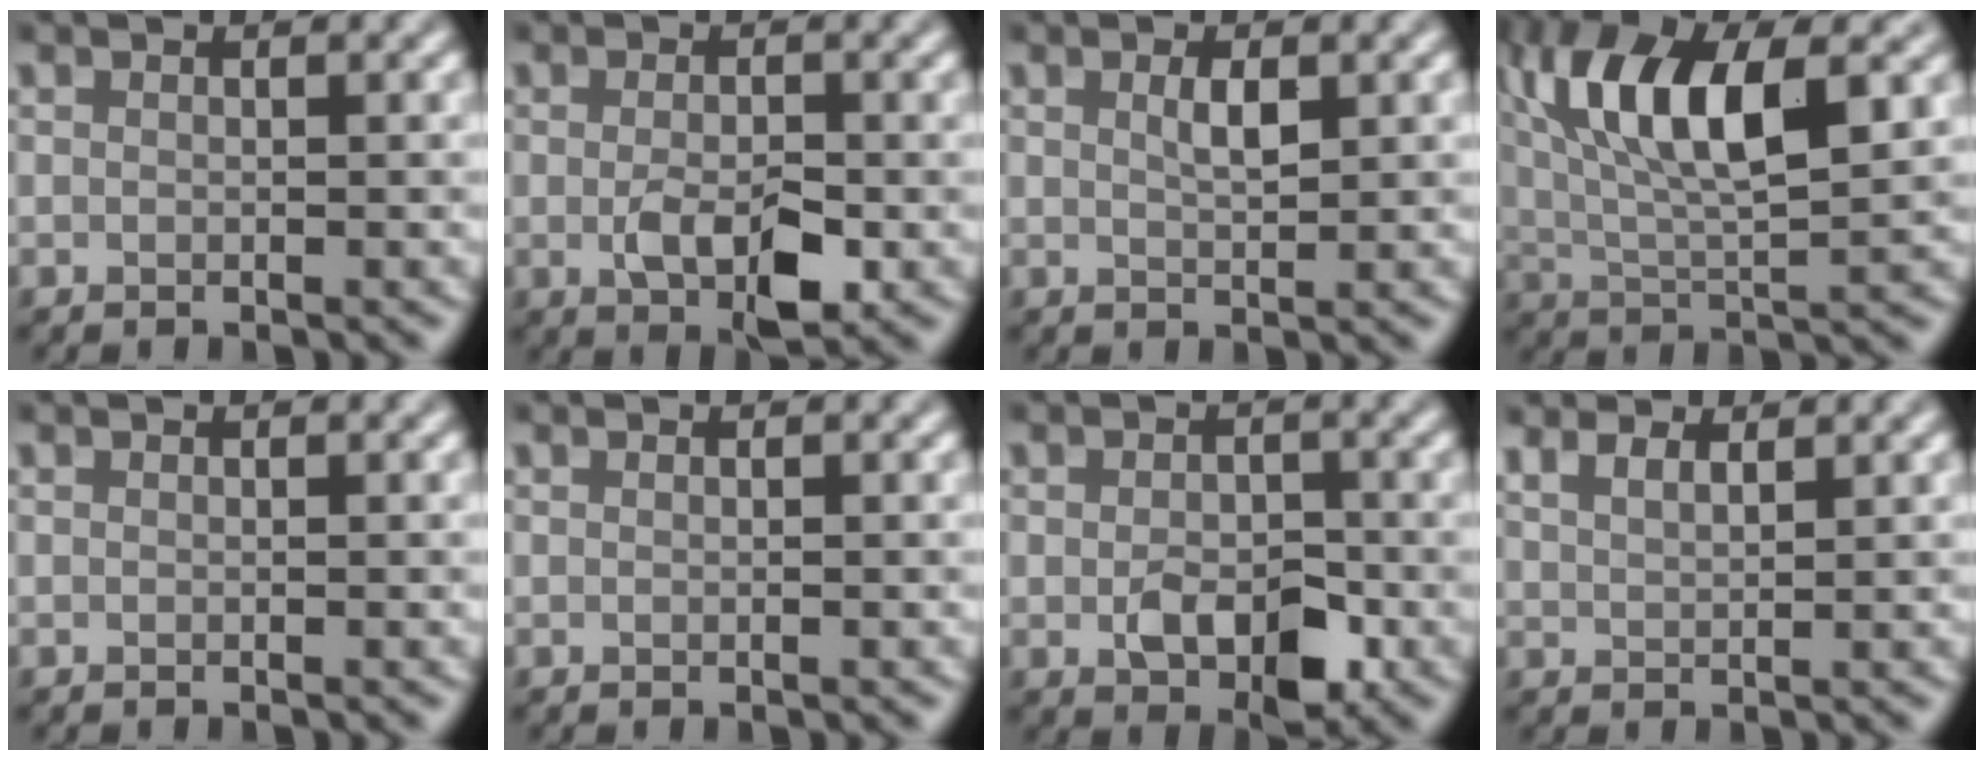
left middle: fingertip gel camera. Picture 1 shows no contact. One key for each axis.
{"total": 3.9, "fx": -0.9, "fy": 1.9, "fz": 3.2, "tx": -0.063, "ty": -0.008, "tz": -0.014}
{"total": 1.3, "fx": 0.5, "fy": 0.4, "fz": 1.1, "tx": -0.024, "ty": 0.001, "tz": 0.010}
{"total": 10.9, "fx": 3.6, "fy": 4.1, "fz": 9.5, "tx": -0.168, "ty": 0.017, "tz": 0.059}
{"total": 0.0}
{"total": 0.0}
{"total": 3.7, "fx": -1.1, "fy": 2.4, "fz": 2.6, "tx": -0.043, "ty": -0.008, "tz": -0.018}
{"total": 2.5, "fx": 2.0, "fy": 0.9, "fz": 1.2, "tx": -0.015, "ty": 0.008, "tz": 0.027}